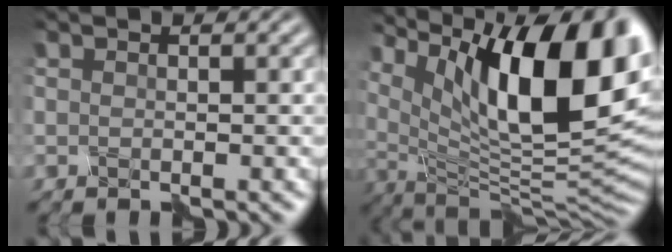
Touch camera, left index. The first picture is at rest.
{"total": 14.5, "force": [6.3, 4.6, 12.2], "torque": [-0.177, 0.005, 0.110]}